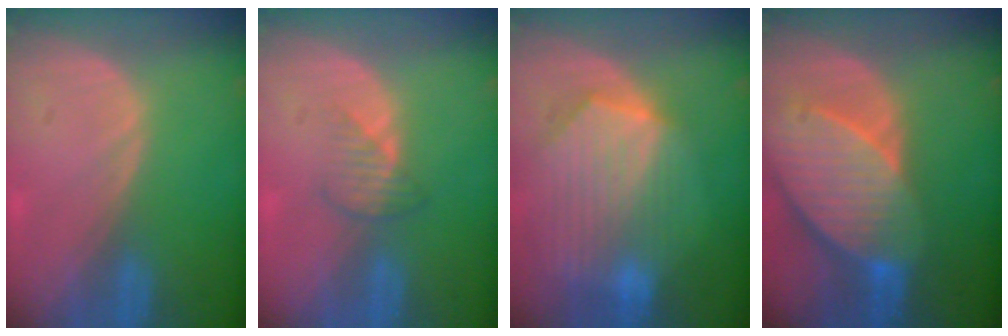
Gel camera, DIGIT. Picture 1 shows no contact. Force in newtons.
{"total": 2.5, "press": 2.5, "slide": 0.4}
{"total": 10.4, "press": 9.1, "slide": 4.9}
{"total": 10.7, "press": 9.4, "slide": 5.0}